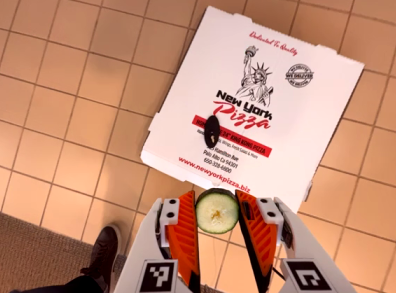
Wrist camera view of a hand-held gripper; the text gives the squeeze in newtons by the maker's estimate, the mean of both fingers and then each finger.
{"total": 8.1, "left": 8.3, "right": 7.9}